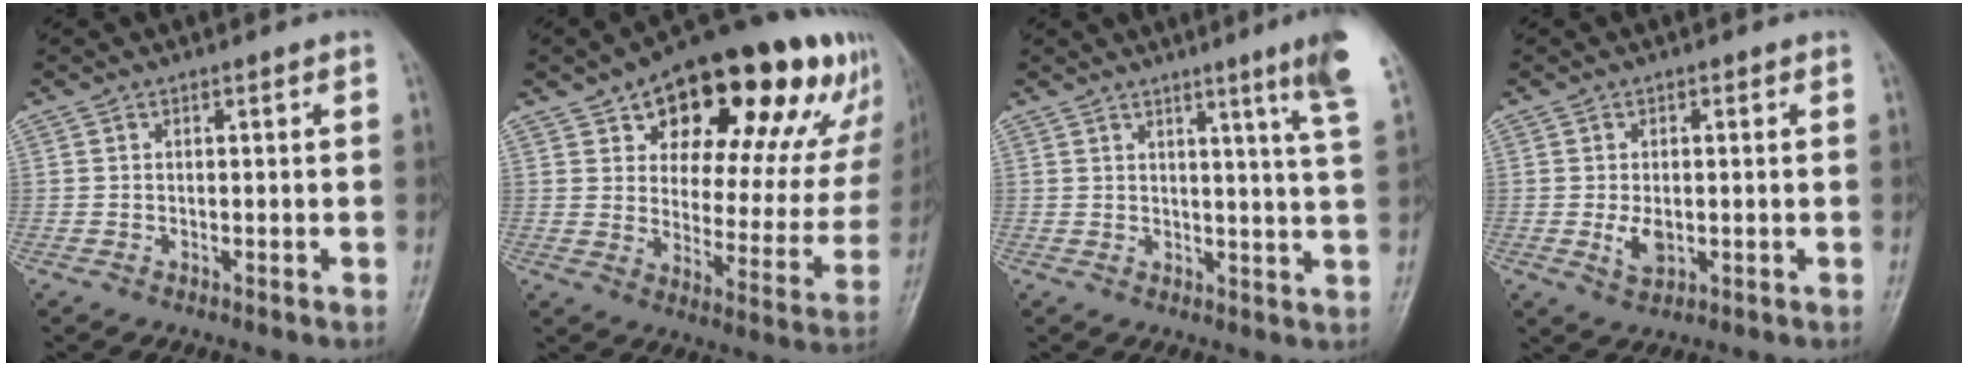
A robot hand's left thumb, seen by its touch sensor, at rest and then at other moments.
{"total": 28.0, "force": [16.2, 13.2, 18.7], "torque": [-0.227, -0.027, 0.225]}
{"total": 9.3, "force": [5.6, -0.6, 7.5], "torque": [-0.093, -0.033, 0.062]}
{"total": 3.8, "force": [-0.4, 2.5, 2.9], "torque": [-0.044, -0.006, -0.003]}